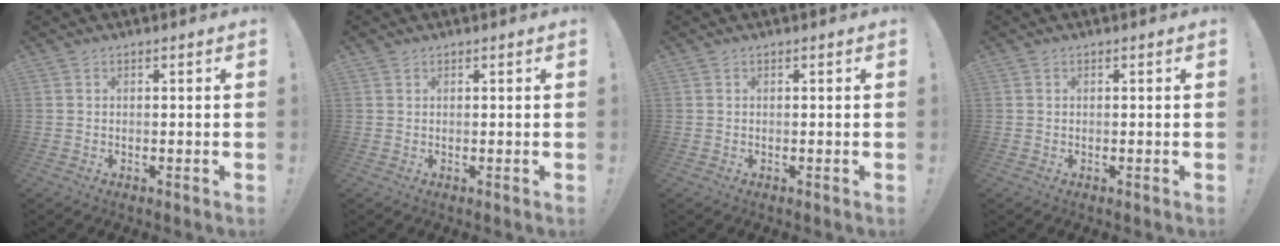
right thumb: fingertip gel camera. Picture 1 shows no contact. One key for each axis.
{"total": 0.6, "fx": 0.4, "fy": 0.4, "fz": 0.0, "tx": 0.006, "ty": -0.002, "tz": 0.007}
{"total": 0.0}
{"total": 0.0}